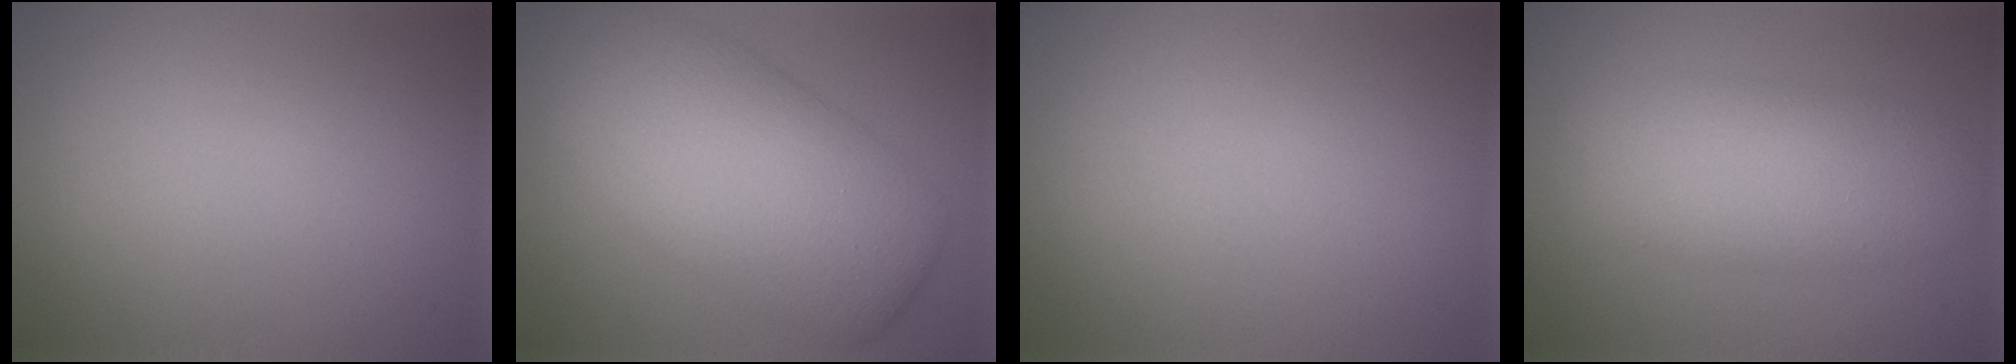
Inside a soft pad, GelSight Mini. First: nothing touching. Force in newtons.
{"total": 10.0, "press": 10.0, "slide": 0.4}
{"total": 0.0}
{"total": 5.7, "press": 5.7, "slide": 0.1}